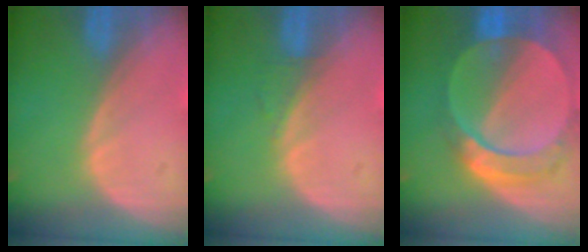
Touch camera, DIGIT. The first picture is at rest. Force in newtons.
{"total": 1.2, "press": 1.2, "slide": 0.1}
{"total": 9.8, "press": 8.3, "slide": 5.1}